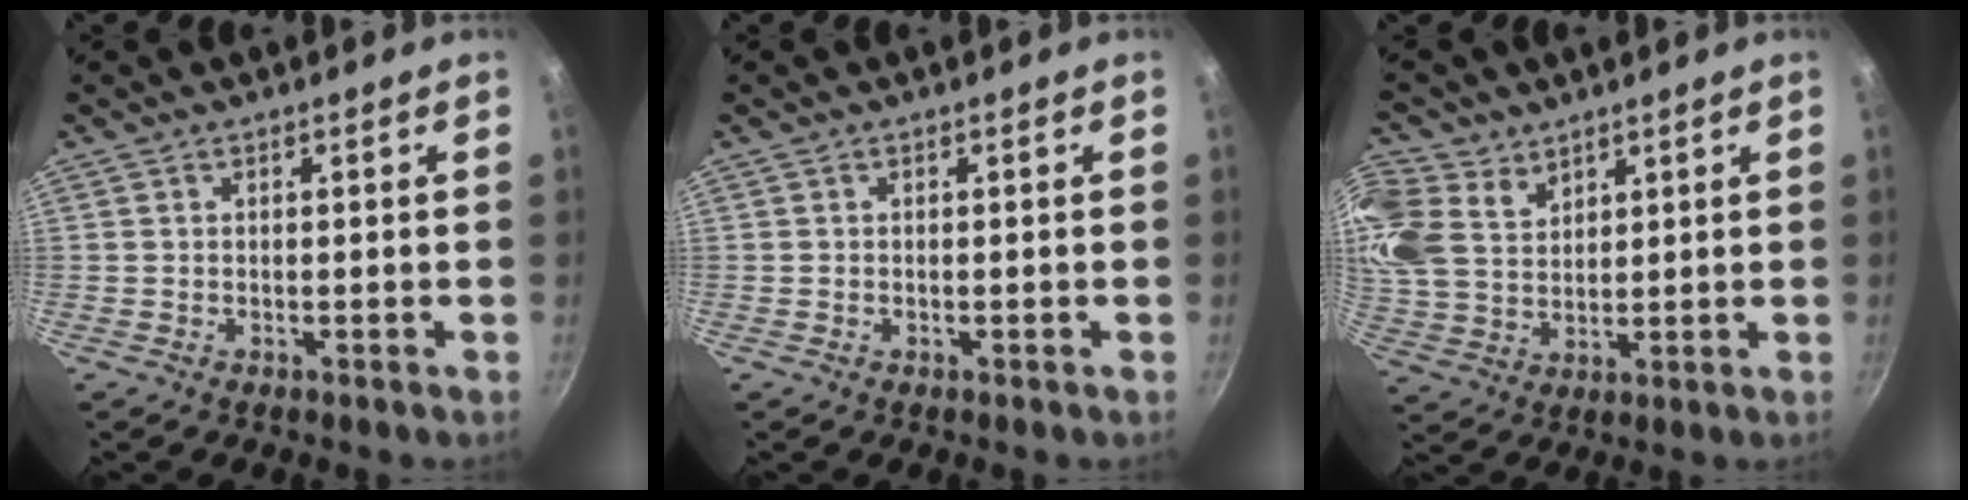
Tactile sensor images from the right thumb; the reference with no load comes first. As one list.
[{"total": 0.0}, {"total": 14.9, "force": [7.9, 10.9, 6.4], "torque": [-0.156, 0.002, 0.164]}]